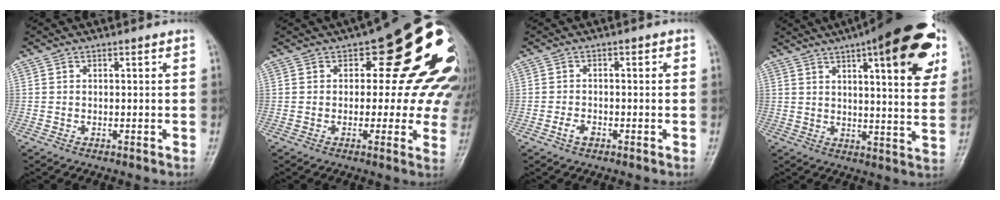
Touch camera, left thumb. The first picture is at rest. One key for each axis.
{"total": 20.7, "fx": 6.2, "fy": 10.1, "fz": 17.0, "tx": -0.160, "ty": -0.003, "tz": 0.069}
{"total": 2.4, "fx": -1.4, "fy": 1.5, "fz": 1.2, "tx": -0.020, "ty": 0.011, "tz": -0.025}
{"total": 23.7, "fx": 11.9, "fy": 6.7, "fz": 19.4, "tx": -0.240, "ty": -0.020, "tz": 0.155}